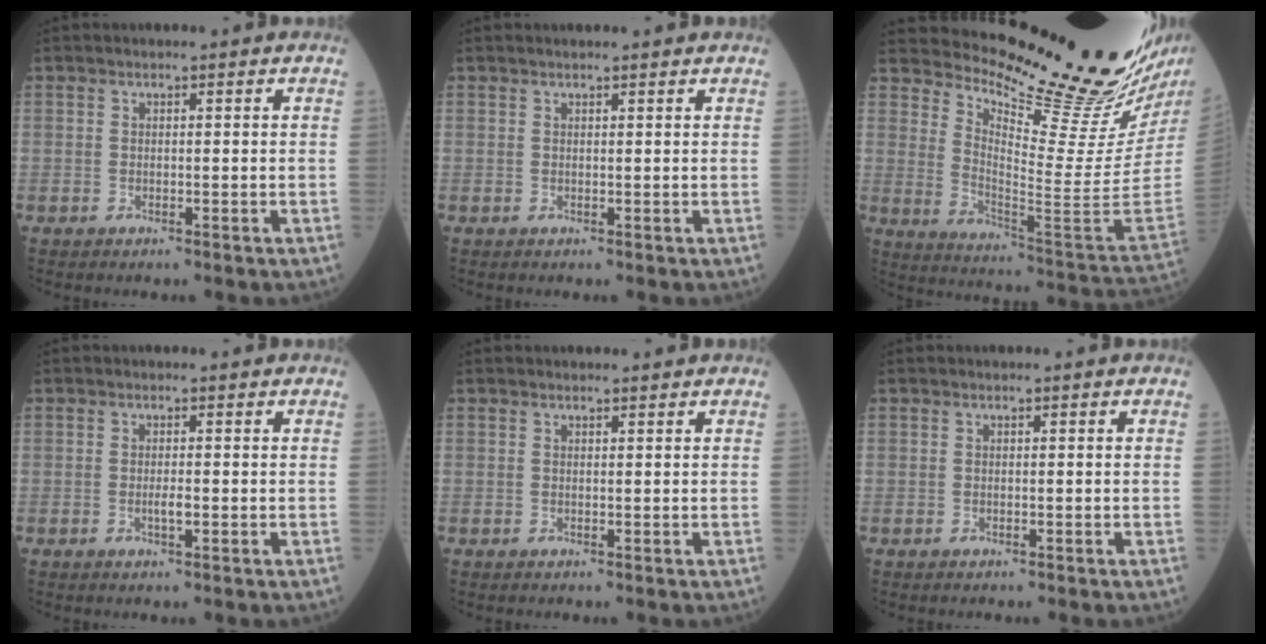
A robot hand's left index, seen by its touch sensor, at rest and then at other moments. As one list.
[{"total": 3.0, "force": [2.6, 0.7, 1.2], "torque": [-0.012, 0.021, 0.040]}, {"total": 24.5, "force": [21.9, -2.2, 10.8], "torque": [-0.185, -0.143, 0.312]}, {"total": 1.4, "force": [-0.1, 0.5, 1.3], "torque": [-0.027, 0.001, 0.001]}, {"total": 1.2, "force": [1.1, 0.3, 0.0], "torque": [-0.004, 0.005, 0.019]}, {"total": 0.0}]